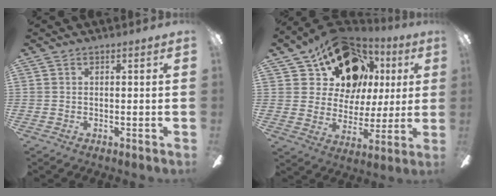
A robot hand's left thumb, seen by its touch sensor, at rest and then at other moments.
{"total": 18.1, "force": [10.3, 12.6, 7.8], "torque": [-0.141, -0.040, 0.197]}